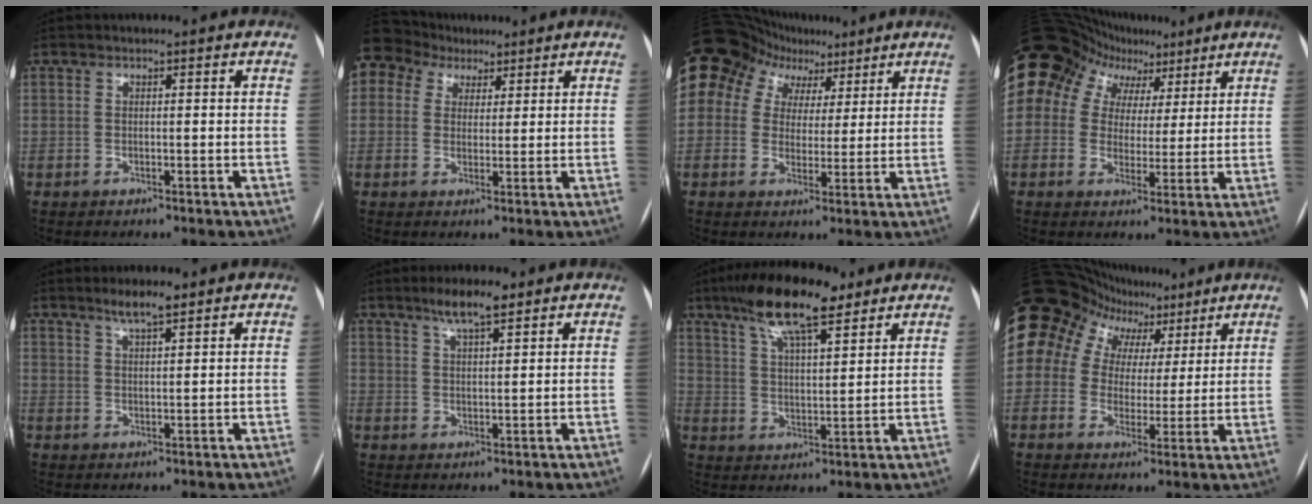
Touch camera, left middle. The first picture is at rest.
{"total": 8.9, "force": [5.3, 6.9, 1.9], "torque": [-0.049, 0.044, 0.100]}
{"total": 14.0, "force": [7.6, 11.0, 4.0], "torque": [-0.088, 0.064, 0.127]}
{"total": 17.8, "force": [9.8, 13.6, 6.2], "torque": [-0.147, 0.079, 0.164]}
{"total": 3.9, "force": [2.9, 0.3, 2.6], "torque": [-0.052, 0.003, 0.053]}
{"total": 5.5, "force": [3.9, 0.7, 3.9], "torque": [-0.074, 0.007, 0.069]}
{"total": 13.4, "force": [9.2, 3.0, 9.2], "torque": [-0.173, 0.023, 0.162]}
{"total": 17.6, "force": [9.4, 13.8, 5.4], "torque": [-0.136, 0.078, 0.151]}